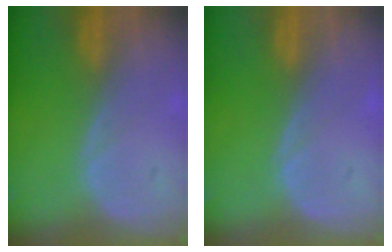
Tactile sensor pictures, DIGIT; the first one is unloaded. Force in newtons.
{"total": 0.0}